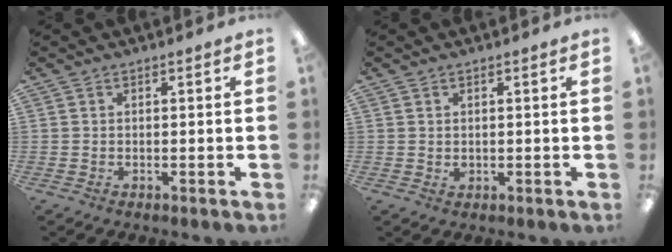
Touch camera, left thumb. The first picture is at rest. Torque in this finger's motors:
{"motor_torque": [-0.17, 0.16, 0.05, -0.15, 0.00]}